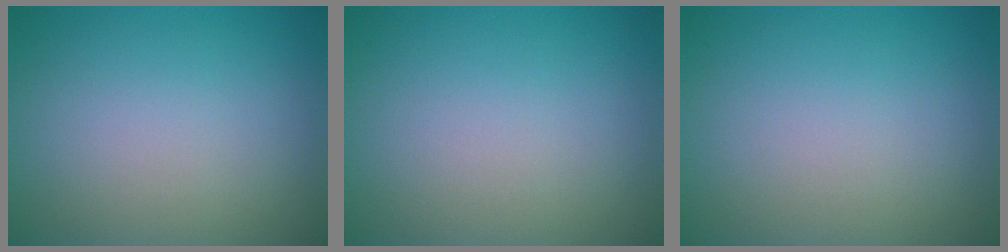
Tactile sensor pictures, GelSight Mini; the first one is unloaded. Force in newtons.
{"total": 0.0}
{"total": 0.0}